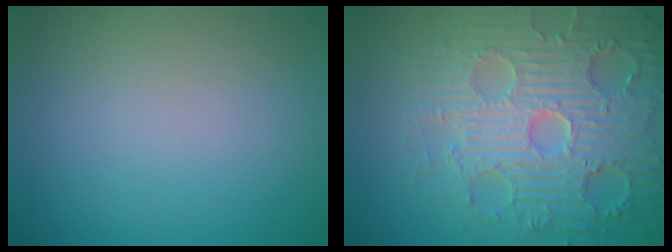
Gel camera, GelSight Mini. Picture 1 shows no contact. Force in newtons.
{"total": 8.0, "press": 6.4, "slide": 4.8}